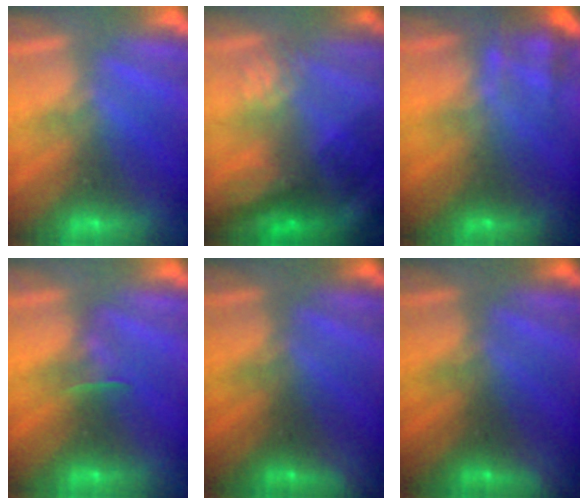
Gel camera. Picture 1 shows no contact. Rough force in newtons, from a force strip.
{"total": 7.7}
{"total": 7.1}
{"total": 2.4}
{"total": 1.6}
{"total": 1.6}